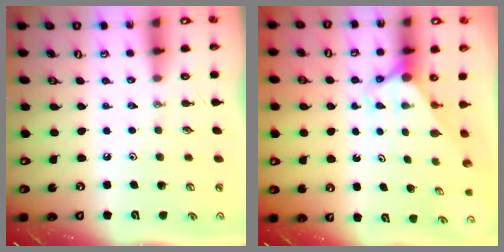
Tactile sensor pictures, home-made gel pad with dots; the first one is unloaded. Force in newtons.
{"total": 2.8, "press": 2.8, "slide": 0.1}